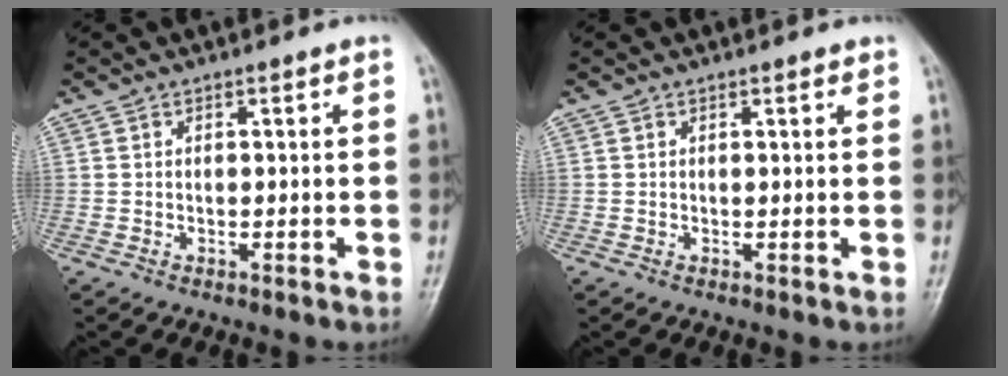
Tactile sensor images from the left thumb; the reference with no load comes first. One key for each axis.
{"total": 0.8, "fx": 0.6, "fy": 0.3, "fz": 0.5, "tx": -0.008, "ty": -0.002, "tz": 0.006}